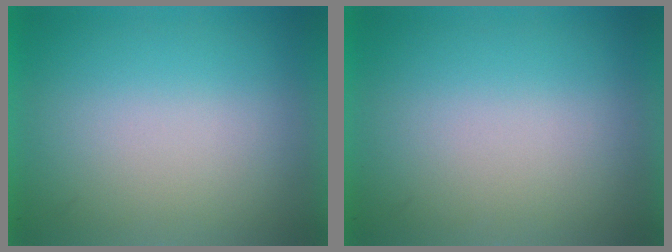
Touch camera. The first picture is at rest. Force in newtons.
{"total": 0.0}